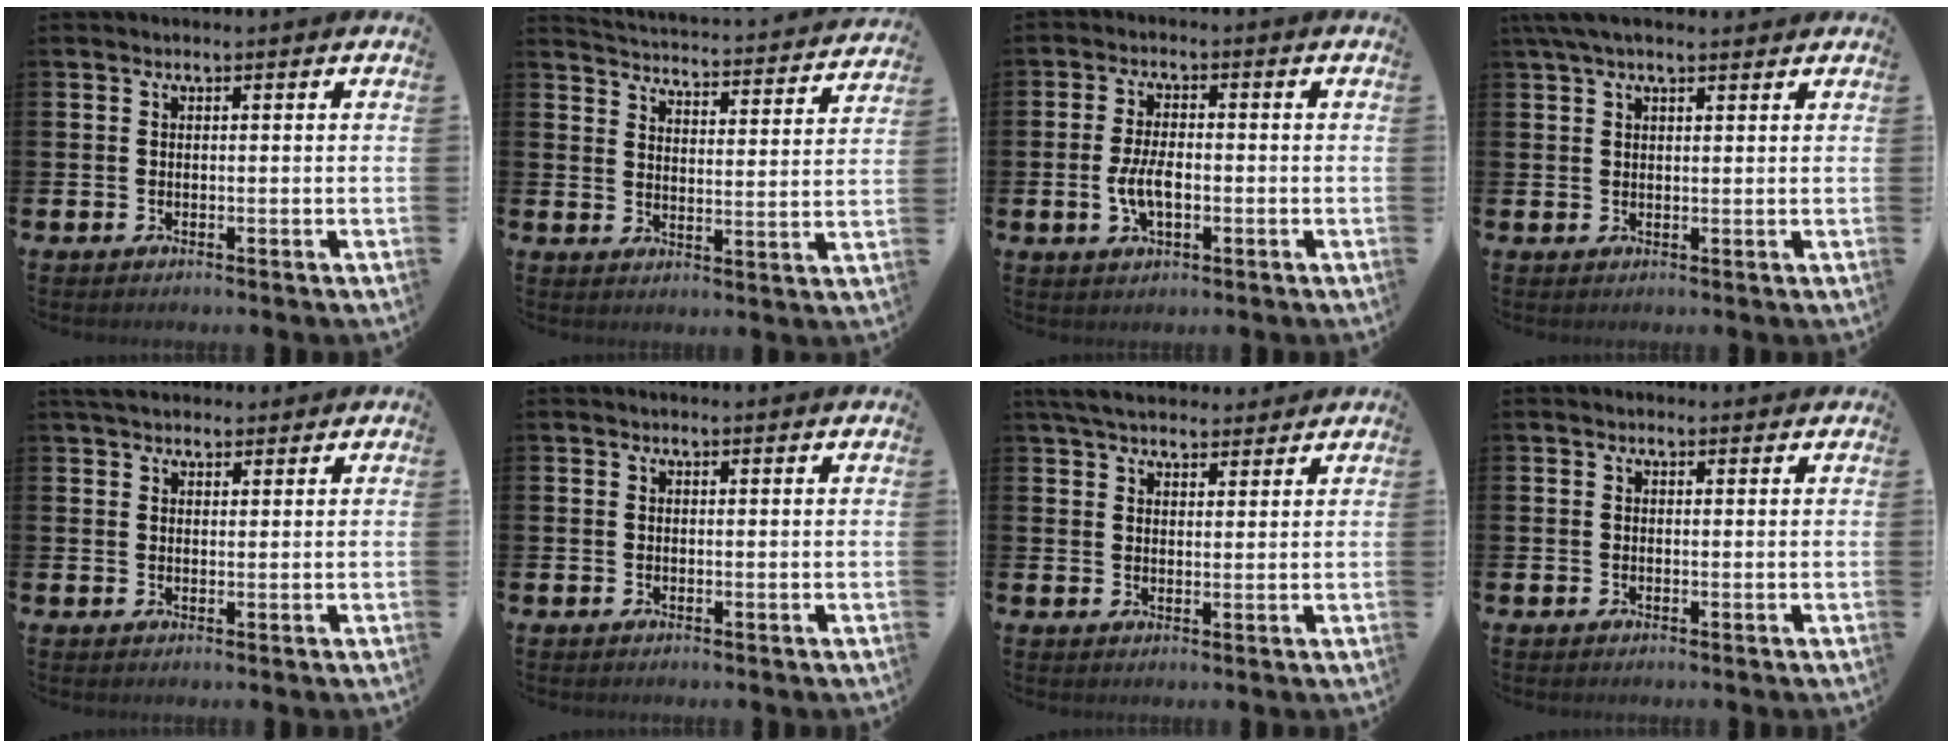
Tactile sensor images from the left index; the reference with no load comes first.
{"total": 4.0, "force": [4.0, 0.1, 0.3], "torque": [-0.031, -0.040, 0.066]}
{"total": 4.4, "force": [-0.7, 2.1, 3.8], "torque": [-0.065, -0.003, -0.015]}
{"total": 3.9, "force": [3.0, 1.1, 2.2], "torque": [-0.050, 0.001, 0.055]}
{"total": 3.7, "force": [3.4, 1.2, 0.8], "torque": [-0.016, -0.010, 0.063]}
{"total": 0.7, "force": [0.7, -0.1, 0.1], "torque": [0.004, -0.004, 0.013]}
{"total": 5.4, "force": [5.1, 1.3, 1.4], "torque": [-0.049, -0.013, 0.095]}
{"total": 0.8, "force": [0.7, 0.3, 0.3], "torque": [0.004, -0.002, 0.011]}